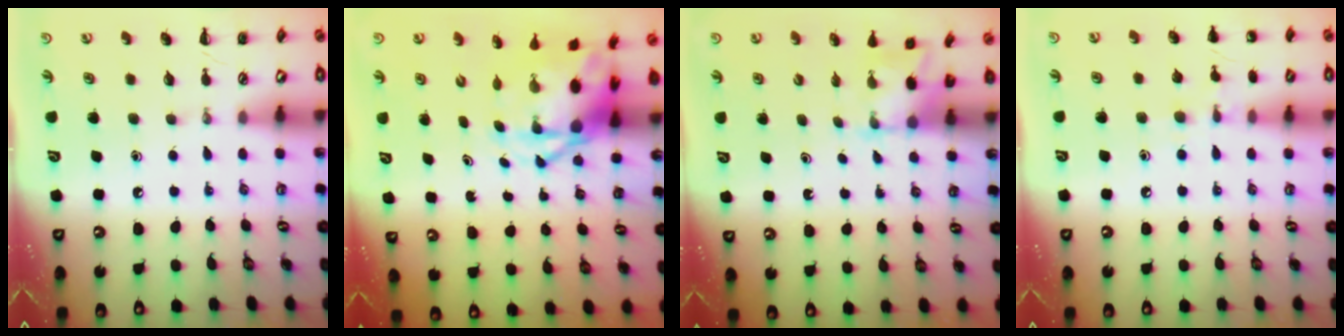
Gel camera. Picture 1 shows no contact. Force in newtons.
{"total": 5.4, "press": 5.2, "slide": 1.2}
{"total": 1.7, "press": 1.6, "slide": 0.6}
{"total": 7.4, "press": 7.2, "slide": 1.9}